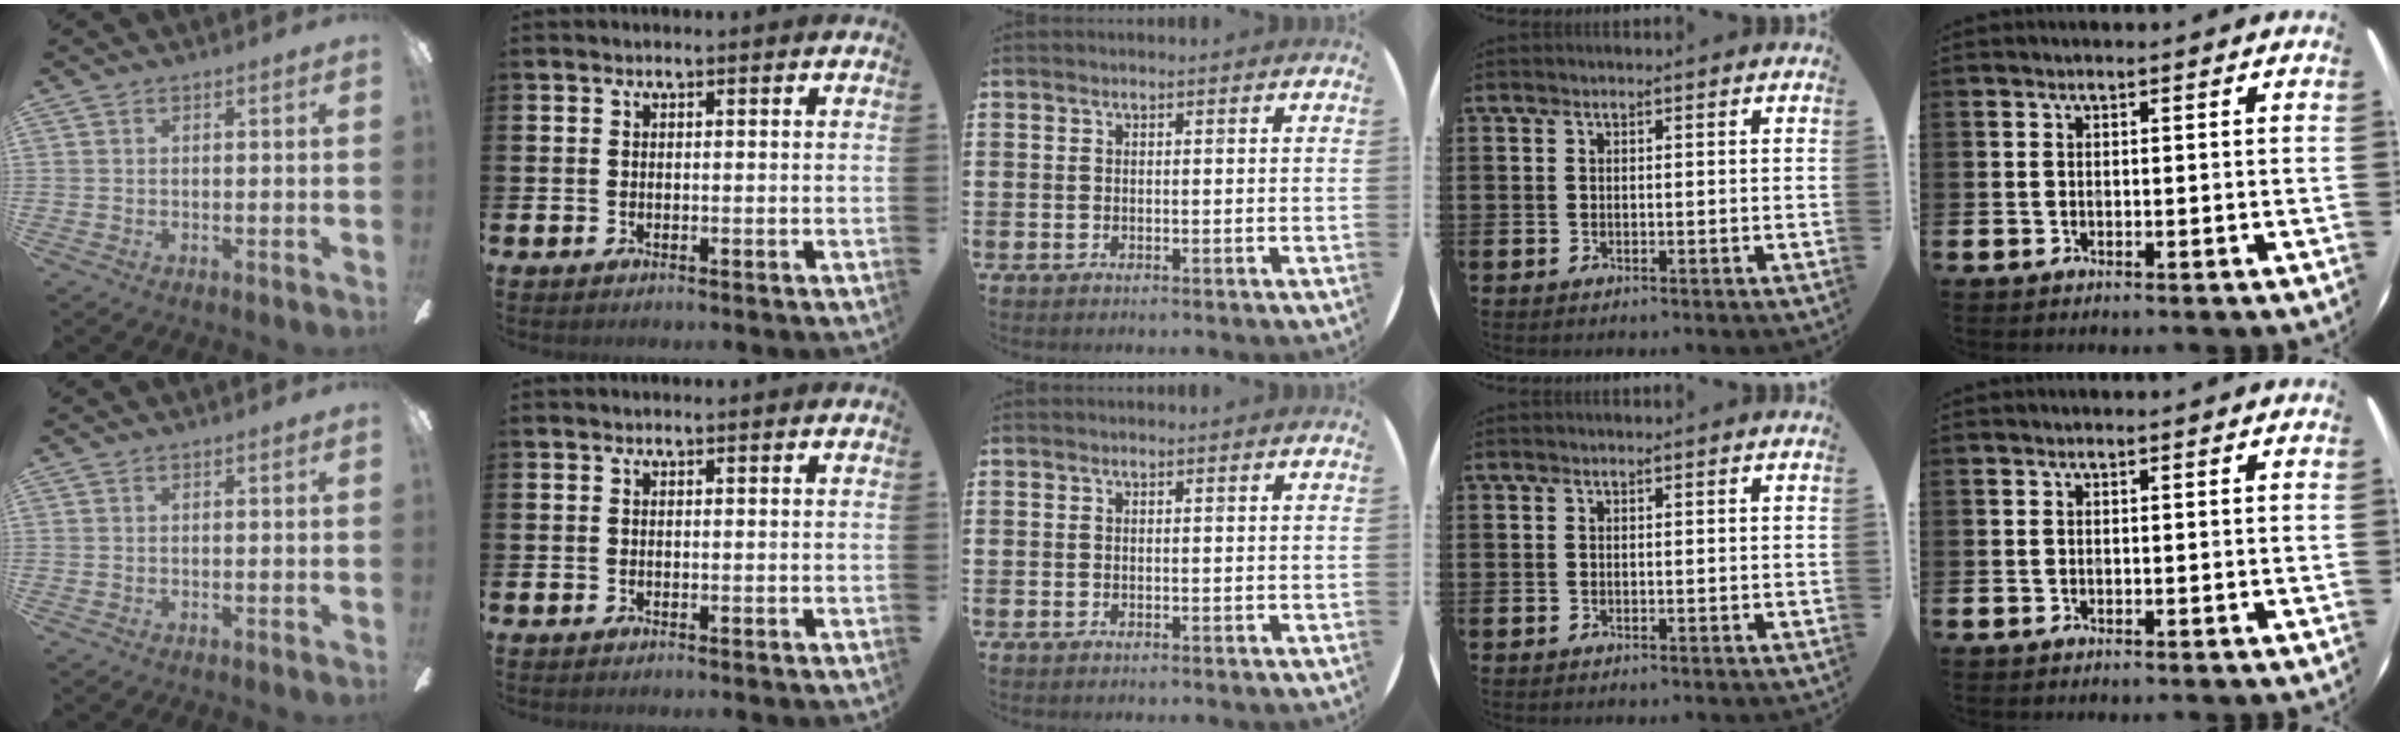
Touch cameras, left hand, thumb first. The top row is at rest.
{}